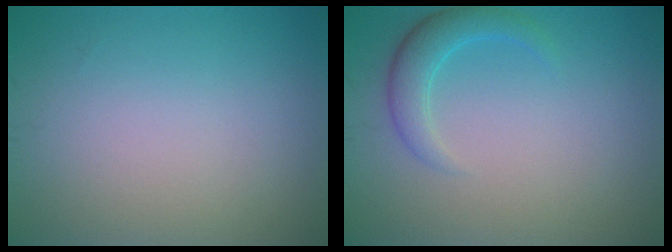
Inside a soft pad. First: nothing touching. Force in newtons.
{"total": 2.7, "press": 2.7, "slide": 0.1}